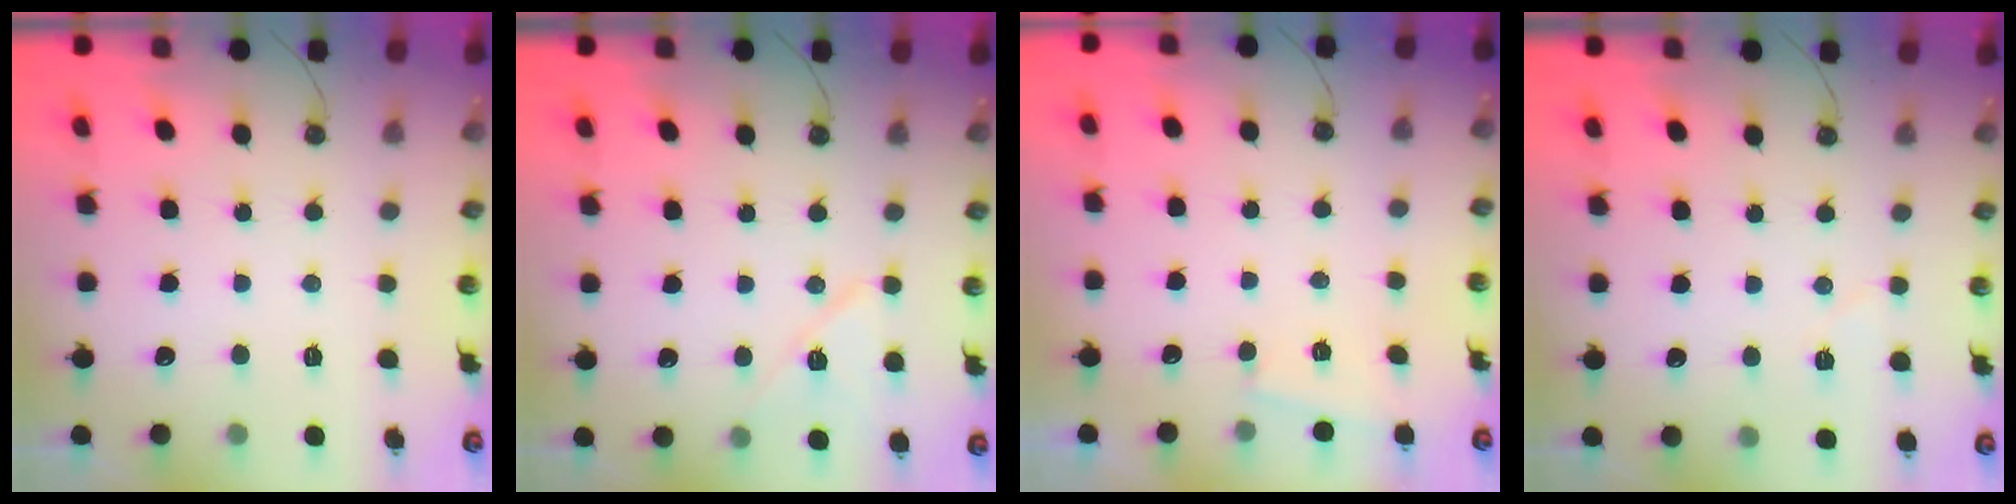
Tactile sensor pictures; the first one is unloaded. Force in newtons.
{"total": 9.2, "press": 9.2, "slide": 0.7}
{"total": 1.6, "press": 1.0, "slide": 1.2}
{"total": 3.9, "press": 3.6, "slide": 1.4}